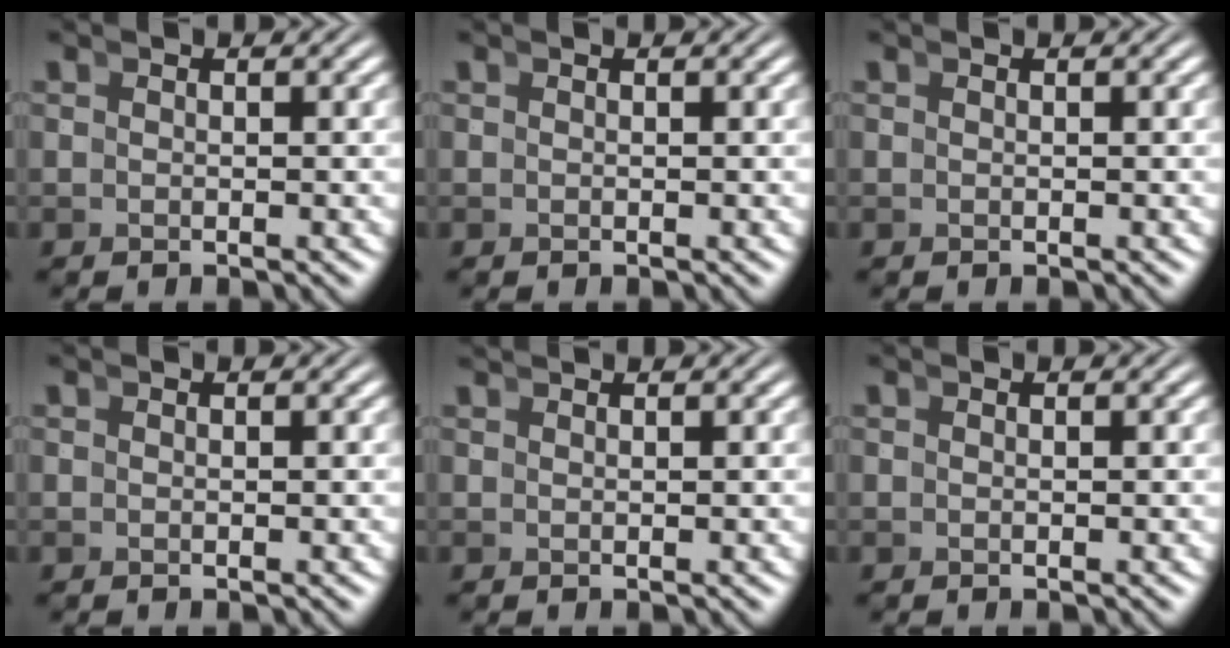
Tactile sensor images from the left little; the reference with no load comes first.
{"total": 0.0}
{"total": 0.0}
{"total": 0.0}
{"total": 1.0, "force": [0.7, -0.7, -0.2], "torque": [0.013, 0.005, 0.014]}
{"total": 0.0}